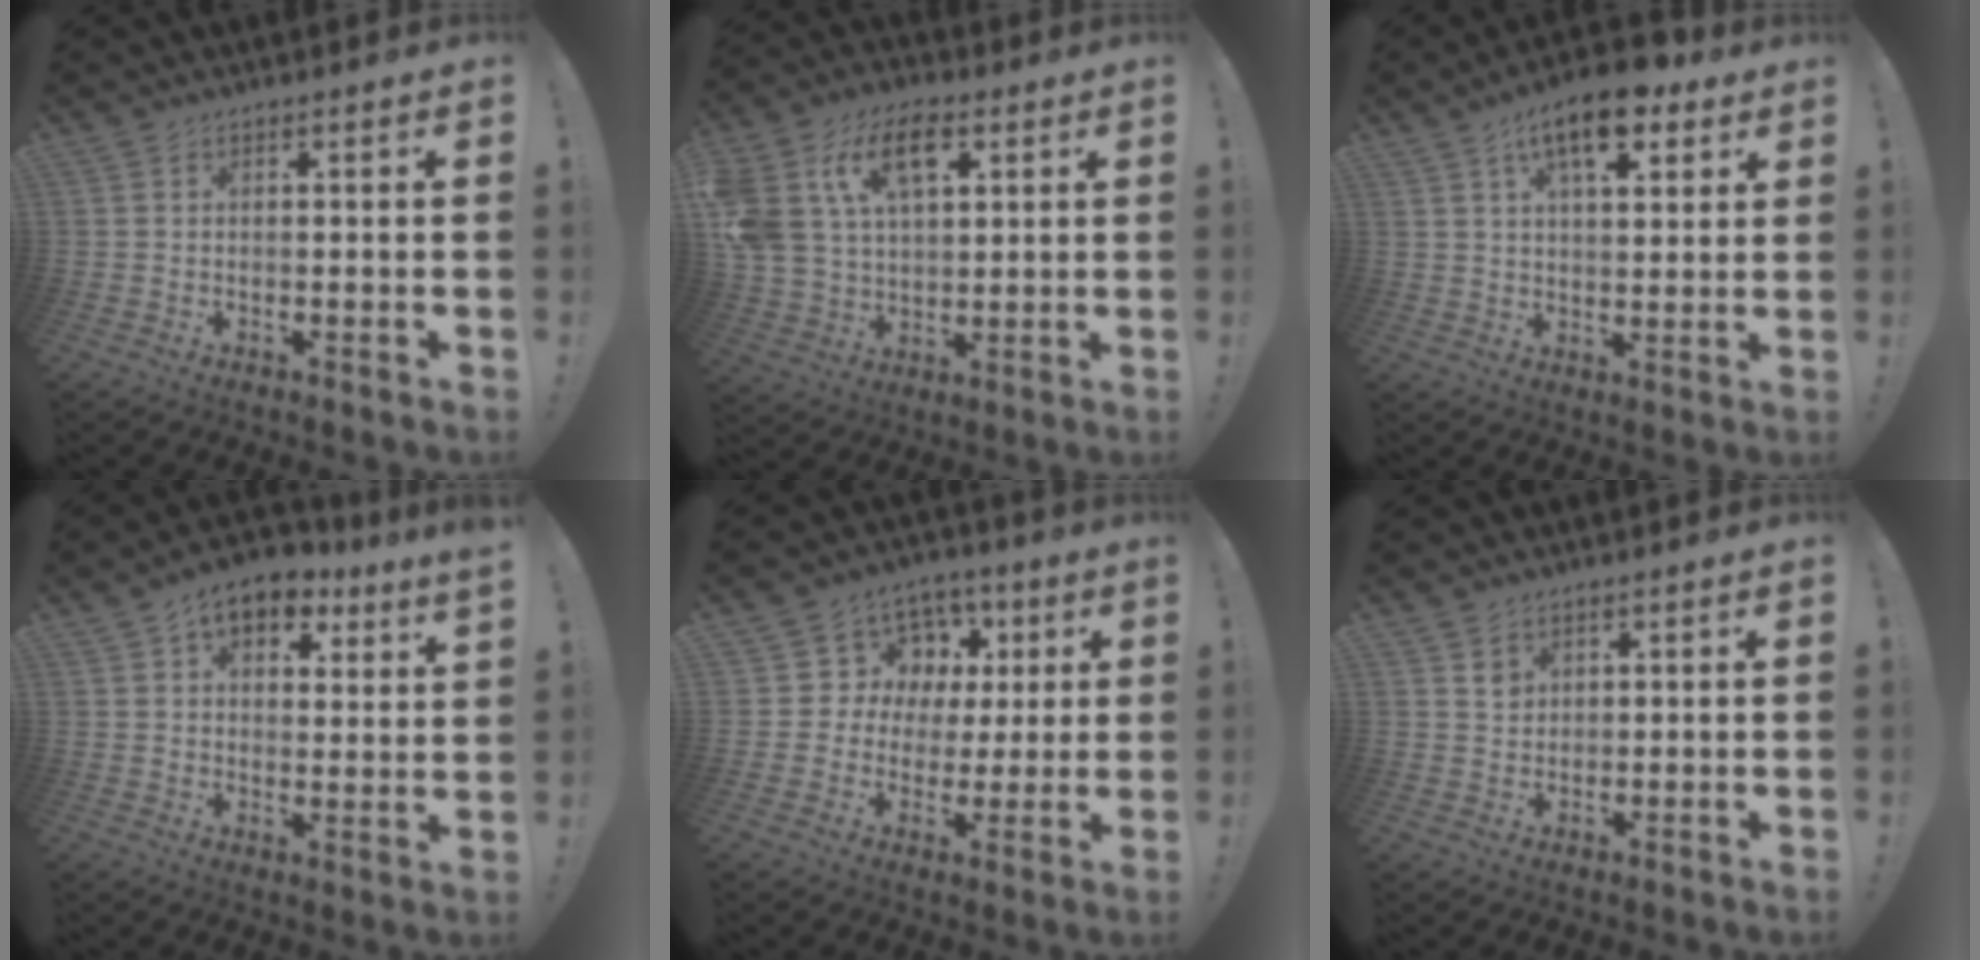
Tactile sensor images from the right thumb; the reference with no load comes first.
{"total": 17.3, "force": [7.0, 11.5, 11.0], "torque": [-0.218, -0.015, 0.129]}
{"total": 13.0, "force": [7.4, 5.4, 9.2], "torque": [-0.145, -0.026, 0.126]}
{"total": 9.9, "force": [6.5, 4.7, 5.8], "torque": [-0.079, -0.037, 0.116]}
{"total": 9.9, "force": [3.1, 9.2, 1.9], "torque": [-0.022, -0.022, 0.074]}
{"total": 3.0, "force": [2.0, 2.2, 0.5], "torque": [0.002, -0.012, 0.034]}